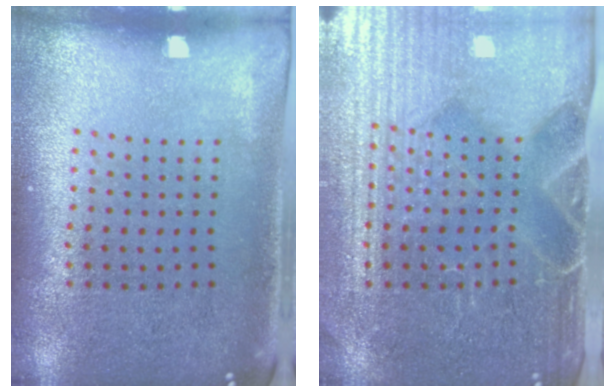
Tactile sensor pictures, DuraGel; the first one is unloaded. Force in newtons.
{"total": 4.7, "press": 4.4, "slide": 1.8}